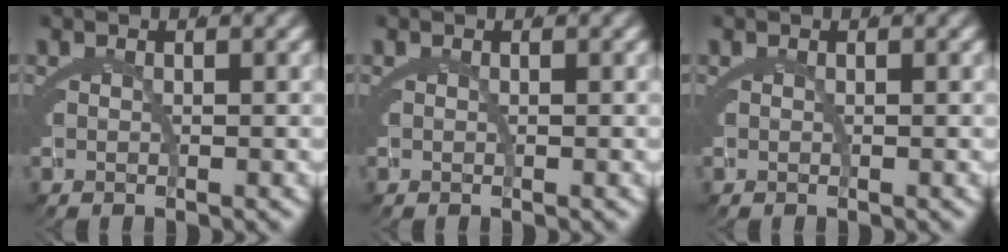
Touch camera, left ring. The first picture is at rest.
{"total": 0.0}
{"total": 0.0}